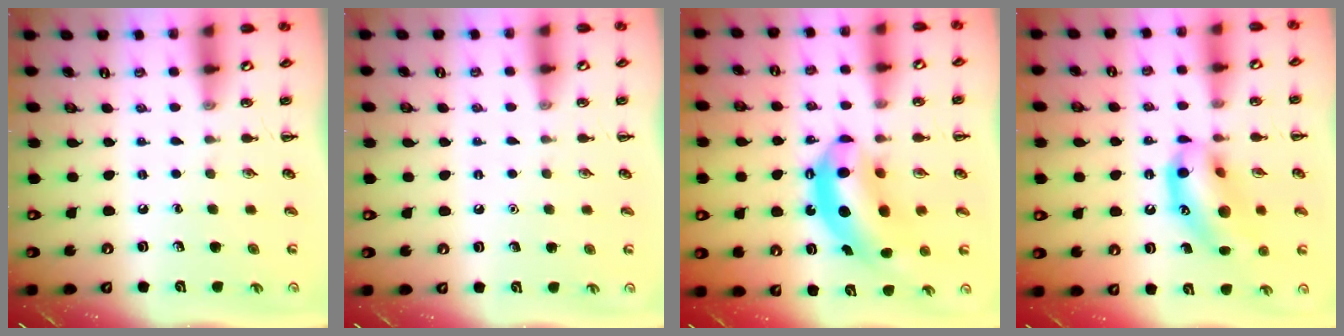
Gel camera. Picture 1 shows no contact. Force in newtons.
{"total": 1.6, "press": 1.6, "slide": 0.1}
{"total": 12.6, "press": 12.2, "slide": 3.3}
{"total": 15.1, "press": 14.7, "slide": 3.3}